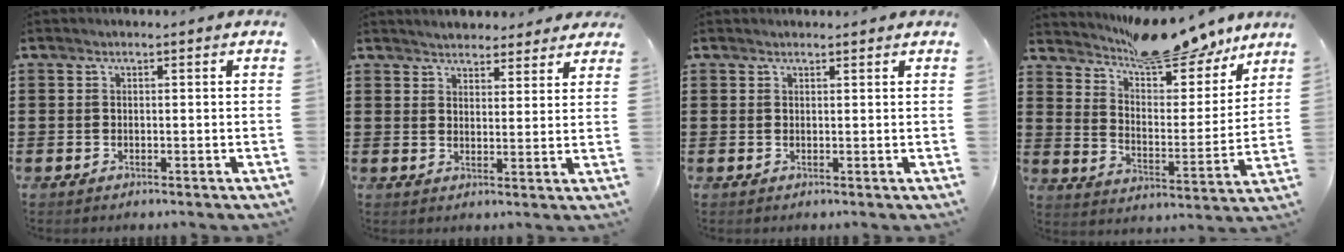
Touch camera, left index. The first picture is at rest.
{"total": 3.2, "force": [3.1, 0.7, 0.1], "torque": [-0.012, -0.005, 0.058]}
{"total": 0.7, "force": [0.7, 0.2, 0.1], "torque": [-0.003, 0.001, 0.015]}
{"total": 13.3, "force": [11.9, 2.4, 5.3], "torque": [-0.104, -0.079, 0.208]}